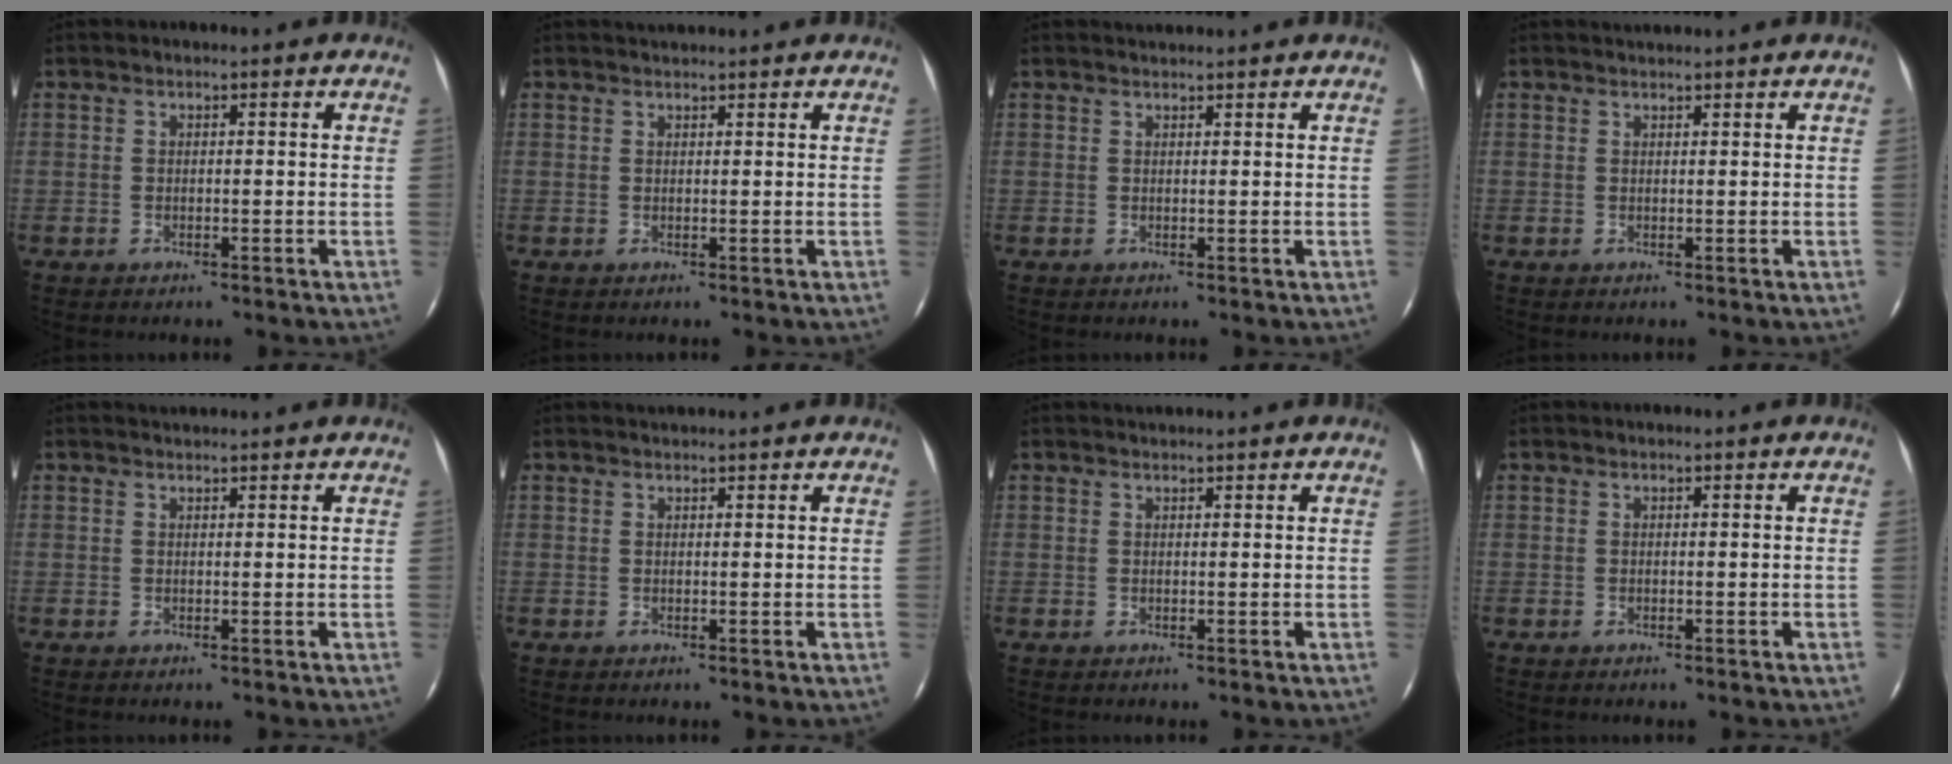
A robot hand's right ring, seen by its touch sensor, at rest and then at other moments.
{"total": 1.8, "force": [1.7, -0.2, 0.4], "torque": [-0.014, 0.001, 0.023]}
{"total": 1.4, "force": [1.4, -0.1, 0.2], "torque": [-0.009, 0.000, 0.021]}
{"total": 1.4, "force": [1.4, -0.2, 0.2], "torque": [-0.009, -0.001, 0.021]}
{"total": 1.5, "force": [1.5, -0.1, 0.2], "torque": [-0.010, 0.000, 0.021]}
{"total": 1.1, "force": [1.1, -0.2, 0.2], "torque": [-0.010, -0.002, 0.017]}
{"total": 1.1, "force": [1.0, -0.2, 0.2], "torque": [-0.009, -0.002, 0.017]}
{"total": 0.0}